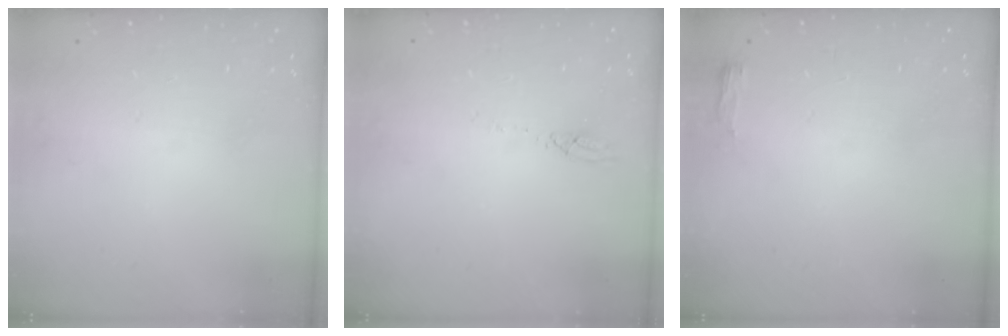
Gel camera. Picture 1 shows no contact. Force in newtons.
{"total": 2.7, "press": 2.7, "slide": 0.2}
{"total": 3.3, "press": 3.2, "slide": 1.0}